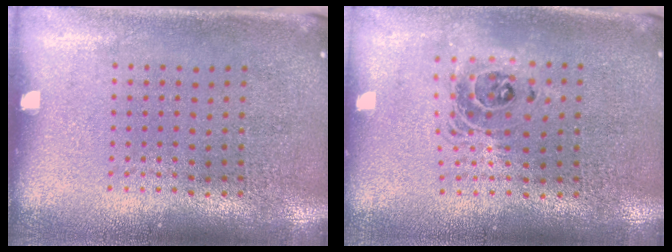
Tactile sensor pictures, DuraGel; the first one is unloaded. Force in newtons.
{"total": 1.6, "press": 1.3, "slide": 0.8}